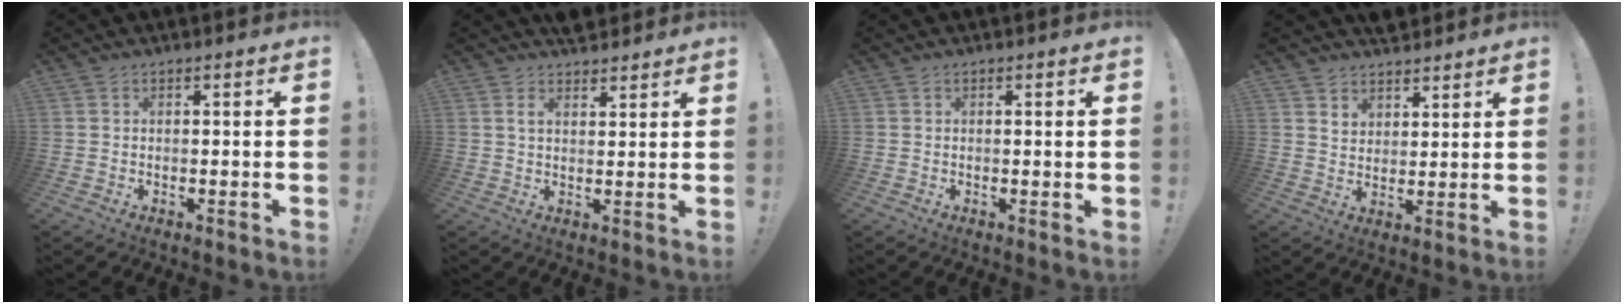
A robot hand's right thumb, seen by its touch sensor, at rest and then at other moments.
{"total": 4.0, "force": [3.2, 1.8, 1.6], "torque": [-0.017, -0.016, 0.056]}
{"total": 0.8, "force": [0.2, 0.0, 0.7], "torque": [-0.007, -0.002, 0.001]}
{"total": 5.5, "force": [4.5, 3.2, 0.0], "torque": [0.005, -0.038, 0.083]}